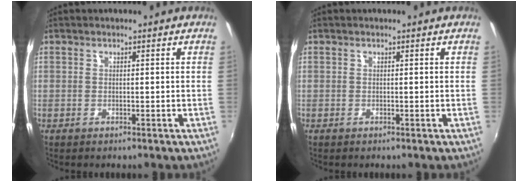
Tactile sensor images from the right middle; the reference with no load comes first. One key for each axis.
{"total": 0.0}